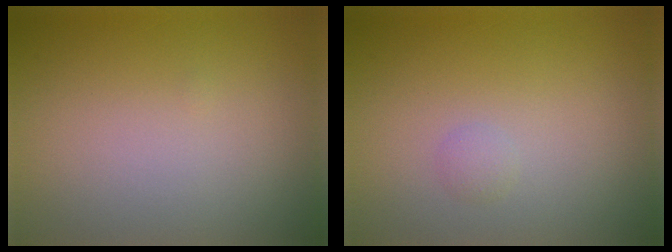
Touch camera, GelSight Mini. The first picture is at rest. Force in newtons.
{"total": 0.7, "press": 0.7, "slide": 0.0}